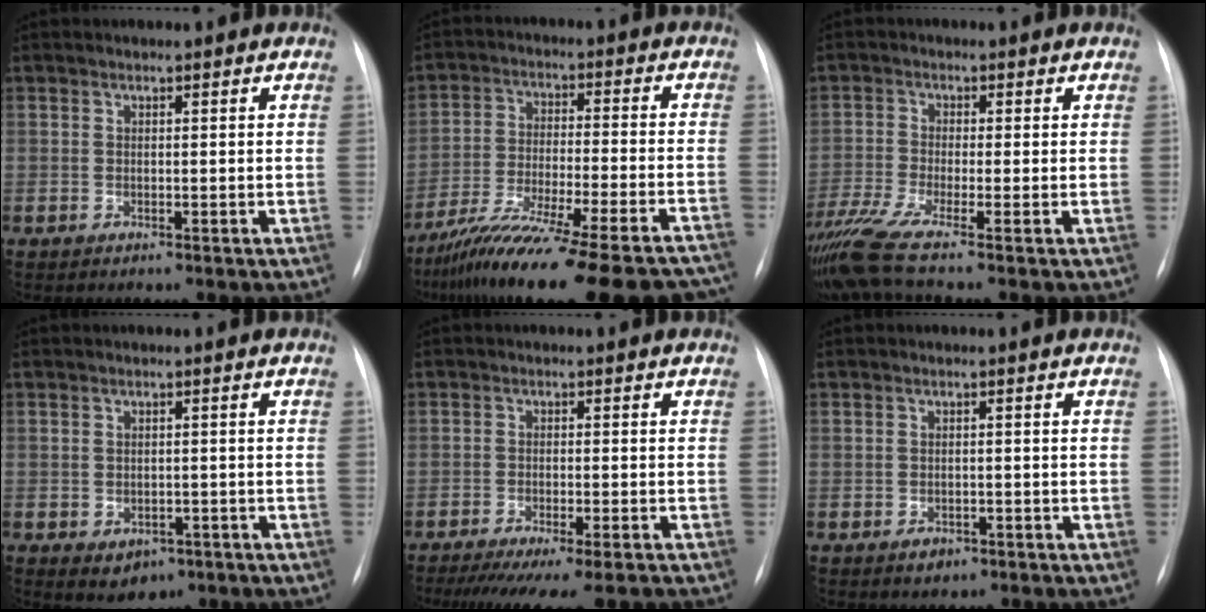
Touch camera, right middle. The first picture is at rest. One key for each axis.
{"total": 27.3, "fx": -23.5, "fy": 2.2, "fz": 13.7, "tx": -0.167, "ty": -0.042, "tz": -0.339}
{"total": 7.9, "fx": -6.1, "fy": -1.3, "fz": 4.8, "tx": -0.101, "ty": -0.024, "tz": -0.117}
{"total": 3.7, "fx": -1.6, "fy": 2.9, "fz": 1.7, "tx": -0.021, "ty": 0.003, "tz": -0.006}
{"total": 11.9, "fx": -9.7, "fy": 1.4, "fz": 6.6, "tx": -0.095, "ty": -0.024, "tz": -0.137}
{"total": 1.6, "fx": -0.8, "fy": 1.1, "fz": 0.8, "tx": -0.013, "ty": 0.000, "tz": -0.004}